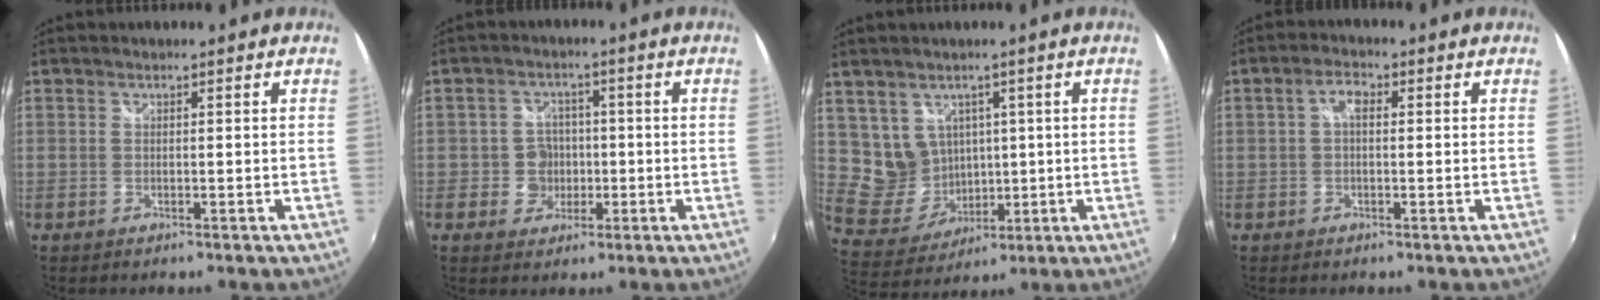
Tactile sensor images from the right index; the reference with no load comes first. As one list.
[{"total": 4.8, "force": [-1.0, 4.6, 0.8], "torque": [-0.014, 0.010, -0.014]}, {"total": 8.4, "force": [2.9, 7.7, 2.0], "torque": [-0.049, 0.004, 0.077]}, {"total": 2.9, "force": [0.3, 1.5, 2.4], "torque": [-0.046, 0.010, 0.005]}]